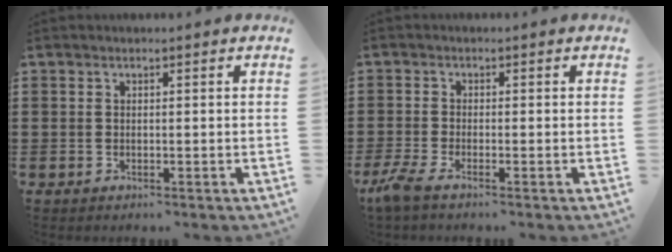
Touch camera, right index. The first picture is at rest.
{"total": 2.8, "force": [-2.1, 0.0, 1.9], "torque": [-0.053, -0.015, -0.045]}